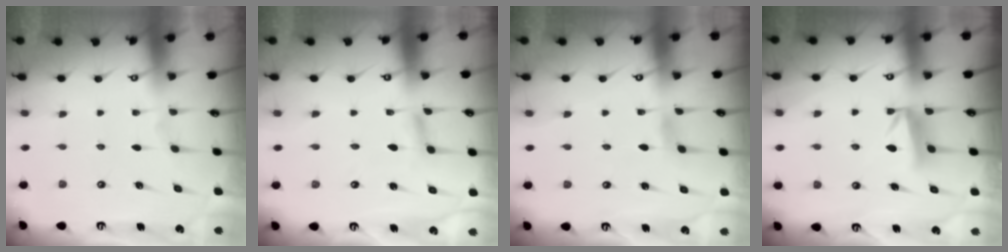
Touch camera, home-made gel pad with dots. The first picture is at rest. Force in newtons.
{"total": 3.4, "press": 3.4, "slide": 0.1}
{"total": 2.5, "press": 2.4, "slide": 0.3}
{"total": 8.0, "press": 8.0, "slide": 0.7}